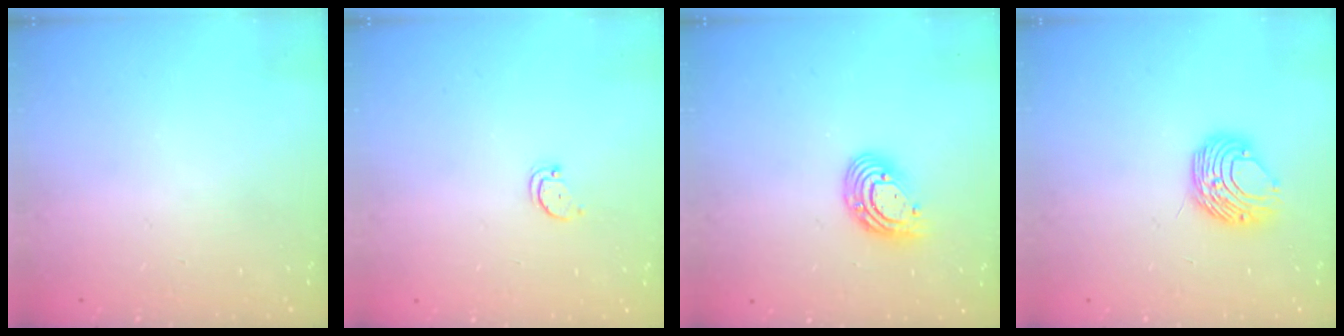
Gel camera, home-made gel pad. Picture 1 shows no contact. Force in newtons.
{"total": 2.5, "press": 2.4, "slide": 0.4}
{"total": 9.4, "press": 9.4, "slide": 0.8}
{"total": 8.9, "press": 8.9, "slide": 0.7}